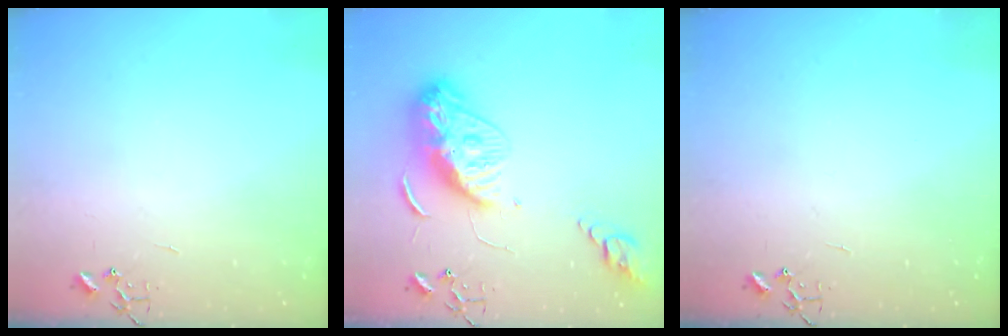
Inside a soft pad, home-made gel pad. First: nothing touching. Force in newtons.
{"total": 12.9, "press": 12.9, "slide": 1.2}
{"total": 0.0}